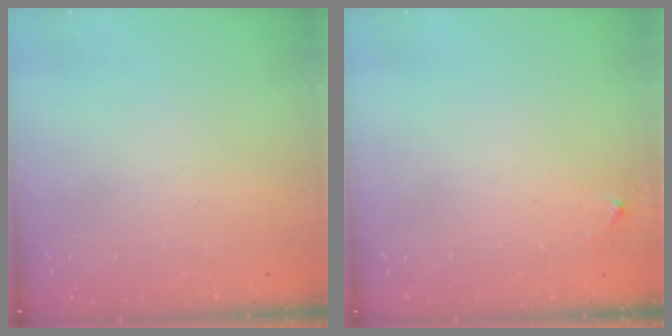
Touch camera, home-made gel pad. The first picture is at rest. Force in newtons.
{"total": 2.8, "press": 2.8, "slide": 0.2}